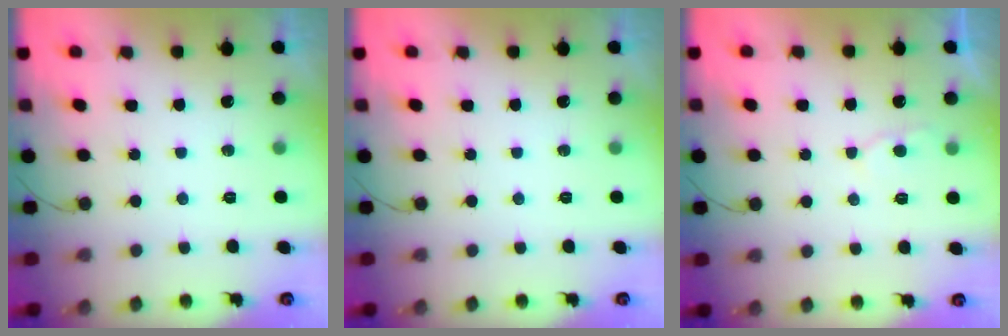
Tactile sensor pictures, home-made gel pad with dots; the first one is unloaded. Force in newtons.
{"total": 0.0}
{"total": 4.1, "press": 4.1, "slide": 0.5}